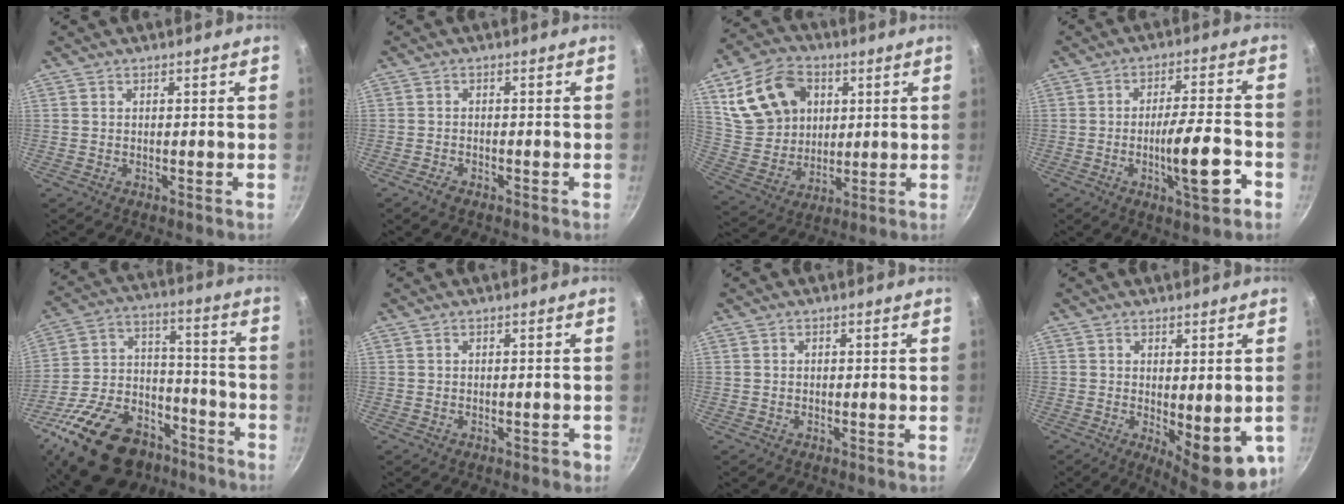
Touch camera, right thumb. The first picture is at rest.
{"total": 1.9, "force": [-1.5, 0.7, 0.9], "torque": [-0.025, 0.013, -0.029]}
{"total": 17.4, "force": [5.8, 13.0, 9.9], "torque": [-0.162, -0.005, 0.117]}
{"total": 11.3, "force": [-4.1, 2.4, 10.2], "torque": [-0.149, 0.022, -0.062]}
{"total": 27.4, "force": [-16.9, 15.9, 14.6], "torque": [-0.224, 0.089, -0.263]}
{"total": 1.0, "force": [-0.5, 0.6, 0.5], "torque": [0.003, 0.014, 0.002]}
{"total": 0.6, "force": [0.0, 0.5, 0.3], "torque": [-0.003, 0.004, -0.001]}
{"total": 11.2, "force": [-2.0, 4.3, 10.2], "torque": [-0.110, -0.010, -0.012]}